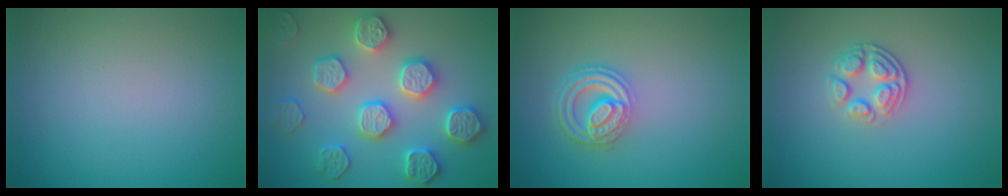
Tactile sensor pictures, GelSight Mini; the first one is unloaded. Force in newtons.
{"total": 5.5, "press": 5.4, "slide": 1.2}
{"total": 4.5, "press": 3.3, "slide": 3.0}
{"total": 2.7, "press": 2.3, "slide": 1.4}